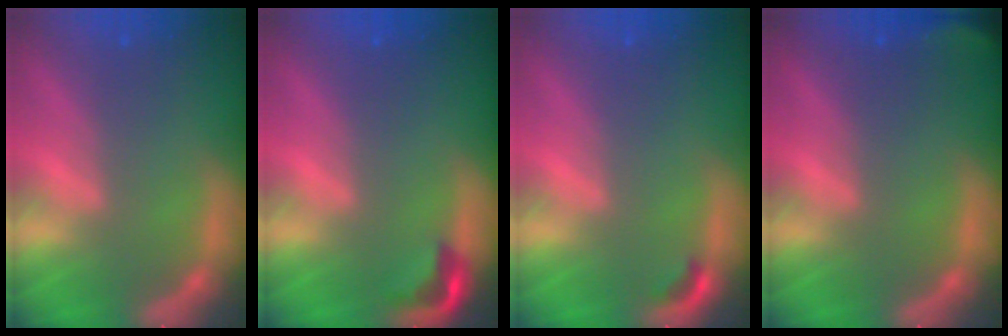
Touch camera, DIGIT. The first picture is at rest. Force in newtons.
{"total": 2.4}
{"total": 0.9}
{"total": 2.9}